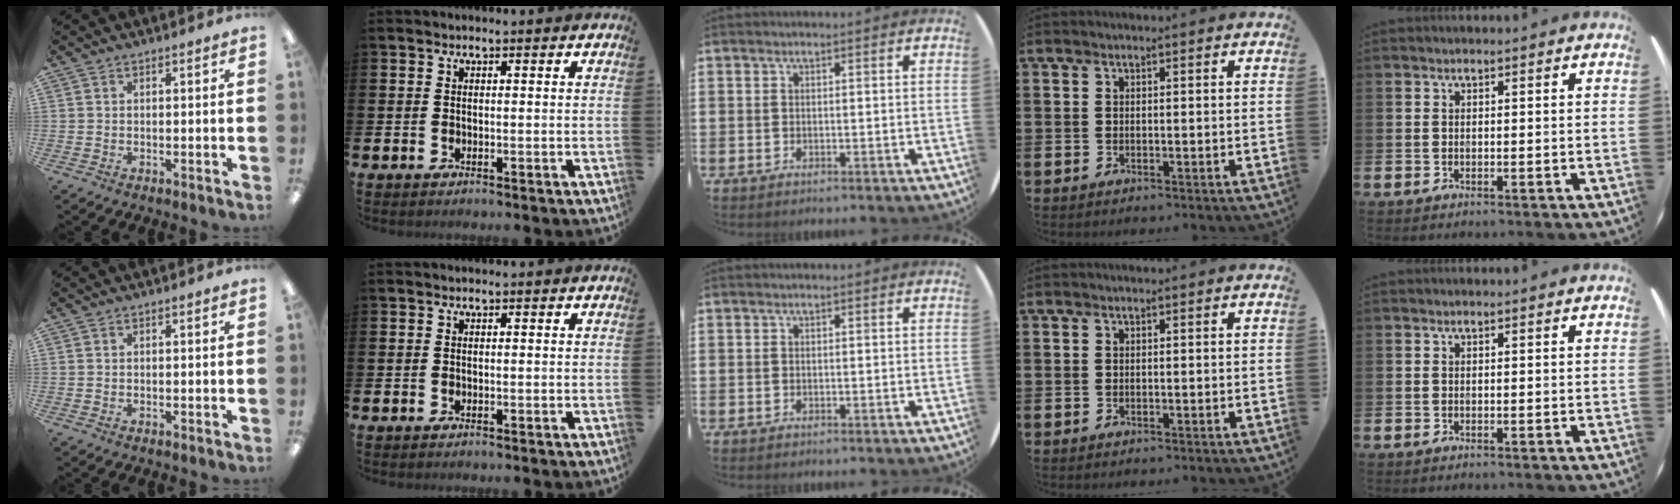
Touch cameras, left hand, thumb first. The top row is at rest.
{}